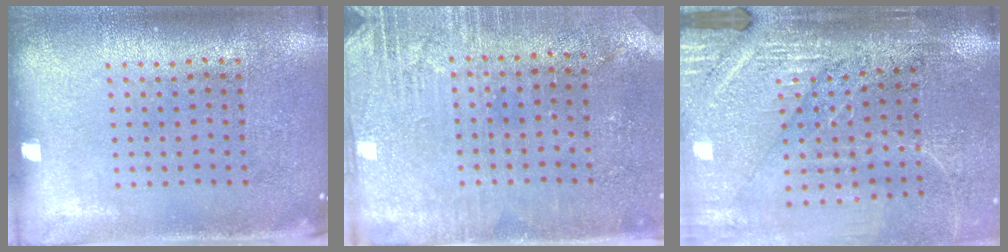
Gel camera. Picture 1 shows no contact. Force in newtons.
{"total": 2.9, "press": 2.7, "slide": 1.1}
{"total": 3.5, "press": 3.3, "slide": 1.1}